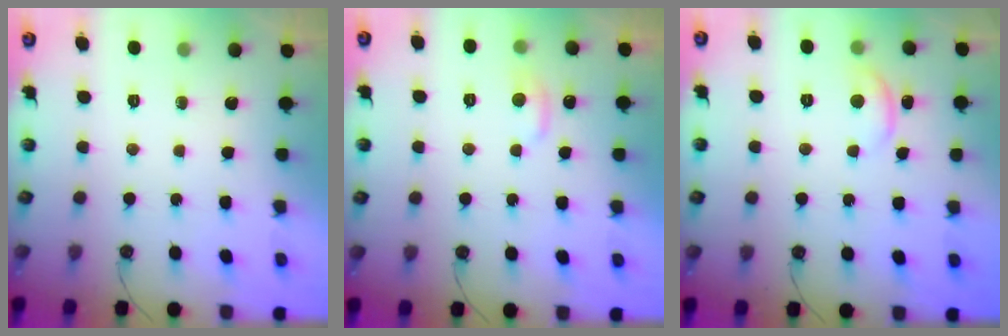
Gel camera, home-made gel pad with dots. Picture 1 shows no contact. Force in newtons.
{"total": 0.9, "press": 0.6, "slide": 0.7}
{"total": 1.7, "press": 1.6, "slide": 0.6}